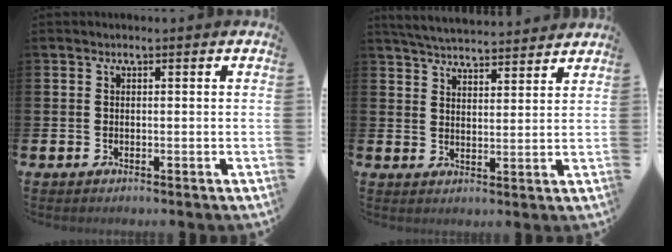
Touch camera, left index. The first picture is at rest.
{"total": 5.3, "force": [5.2, 0.3, 0.5], "torque": [-0.035, -0.030, 0.096]}